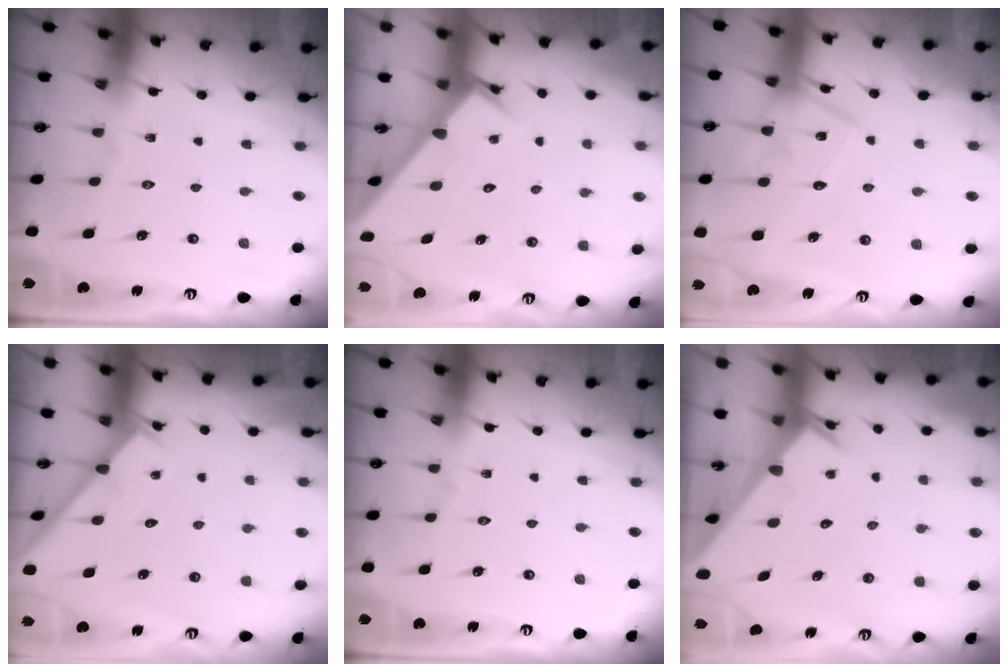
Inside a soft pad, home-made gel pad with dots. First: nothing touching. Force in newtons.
{"total": 2.8, "press": 2.8, "slide": 0.1}
{"total": 12.9, "press": 12.8, "slide": 0.9}
{"total": 2.1, "press": 2.1, "slide": 0.2}
{"total": 0.0}
{"total": 3.3, "press": 3.3, "slide": 0.4}